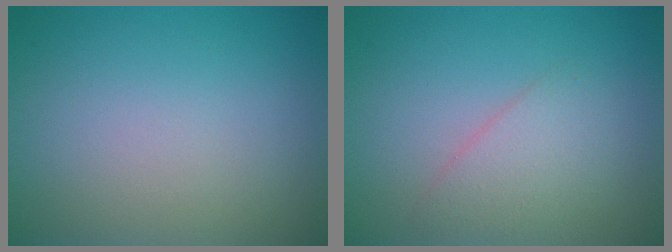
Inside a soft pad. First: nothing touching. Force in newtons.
{"total": 2.3, "press": 2.3, "slide": 0.2}